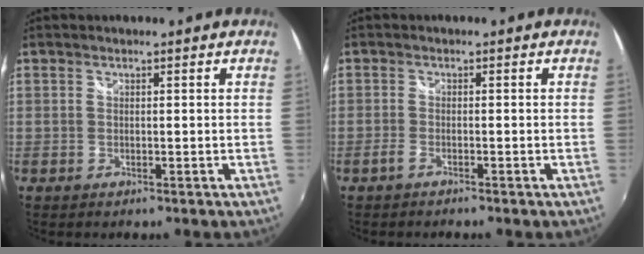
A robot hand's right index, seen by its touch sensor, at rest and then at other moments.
{"total": 1.4, "force": [-1.2, 0.2, 0.7], "torque": [-0.022, -0.001, -0.027]}